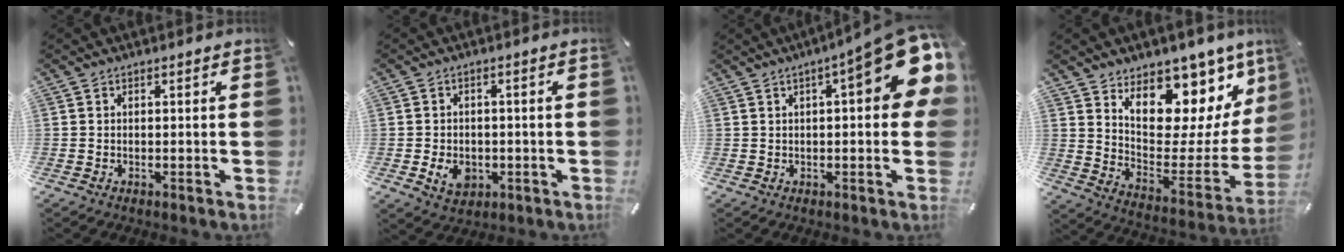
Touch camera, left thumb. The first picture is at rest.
{"total": 5.7, "force": [-1.5, 4.6, 3.1], "torque": [-0.048, -0.001, -0.026]}
{"total": 17.4, "force": [6.8, 4.7, 15.3], "torque": [-0.195, -0.044, 0.100]}
{"total": 12.3, "force": [9.4, 7.2, 3.3], "torque": [-0.028, -0.116, 0.159]}